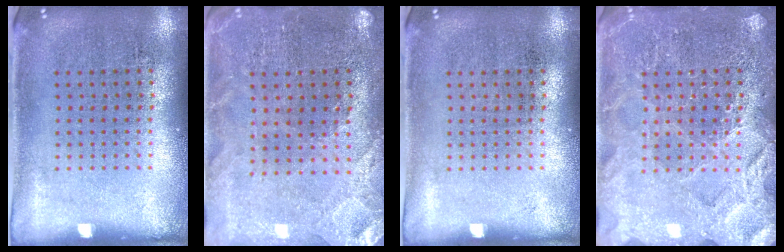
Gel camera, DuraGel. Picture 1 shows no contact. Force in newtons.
{"total": 0.7, "press": 0.7, "slide": 0.2}
{"total": 0.0}
{"total": 3.4, "press": 3.4, "slide": 0.4}